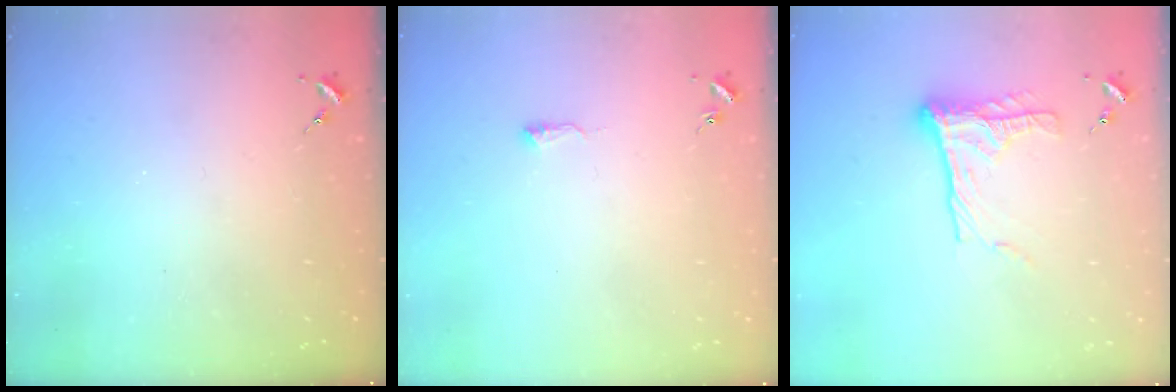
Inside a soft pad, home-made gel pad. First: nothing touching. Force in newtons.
{"total": 4.9, "press": 4.9, "slide": 0.7}
{"total": 13.0, "press": 13.0, "slide": 1.2}